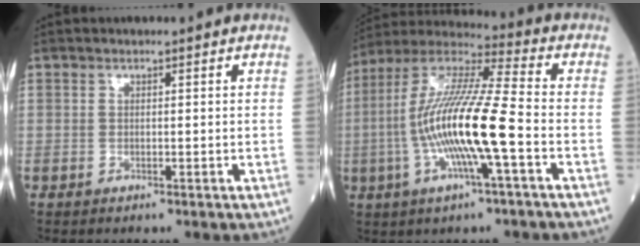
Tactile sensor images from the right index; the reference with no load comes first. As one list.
[{"total": 16.3, "force": [-3.3, 0.8, 15.9], "torque": [-0.316, 0.000, -0.070]}]